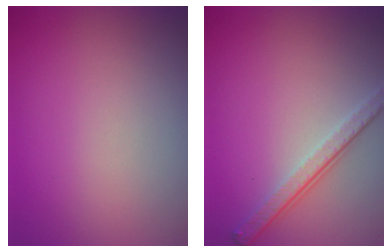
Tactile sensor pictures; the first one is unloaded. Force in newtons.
{"total": 3.6, "press": 2.6, "slide": 2.4}